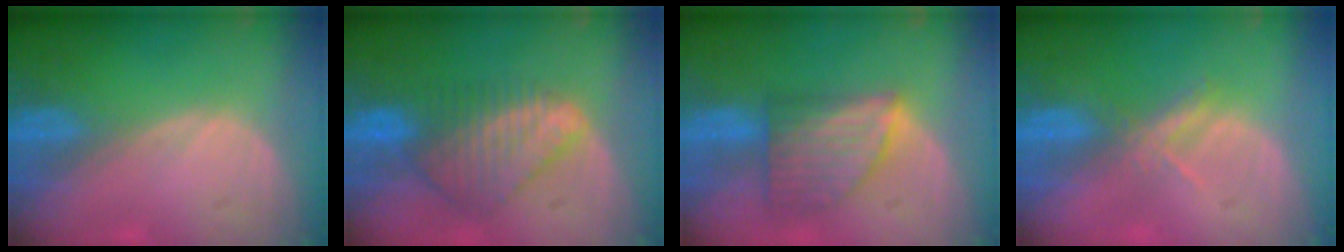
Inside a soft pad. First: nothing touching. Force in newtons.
{"total": 8.5, "press": 7.5, "slide": 4.1}
{"total": 7.5, "press": 6.9, "slide": 3.0}
{"total": 2.6, "press": 2.5, "slide": 0.9}